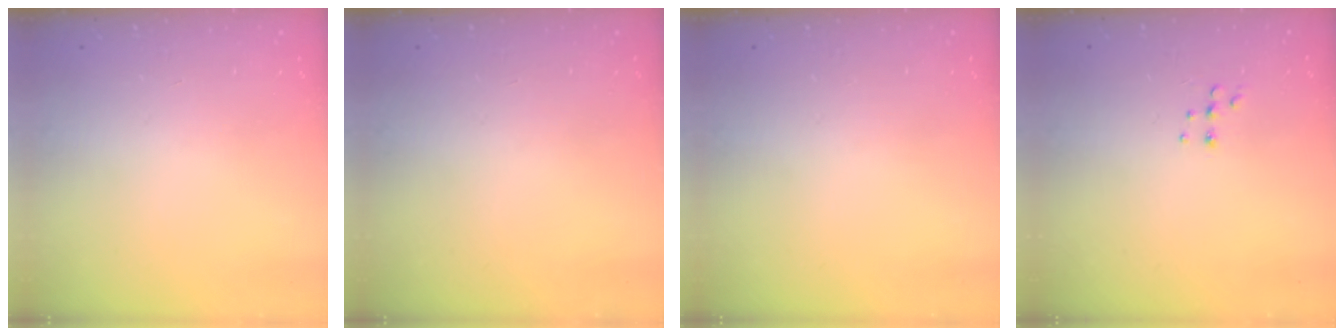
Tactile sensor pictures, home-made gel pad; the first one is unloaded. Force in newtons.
{"total": 0.0}
{"total": 0.0}
{"total": 5.5, "press": 5.4, "slide": 1.0}